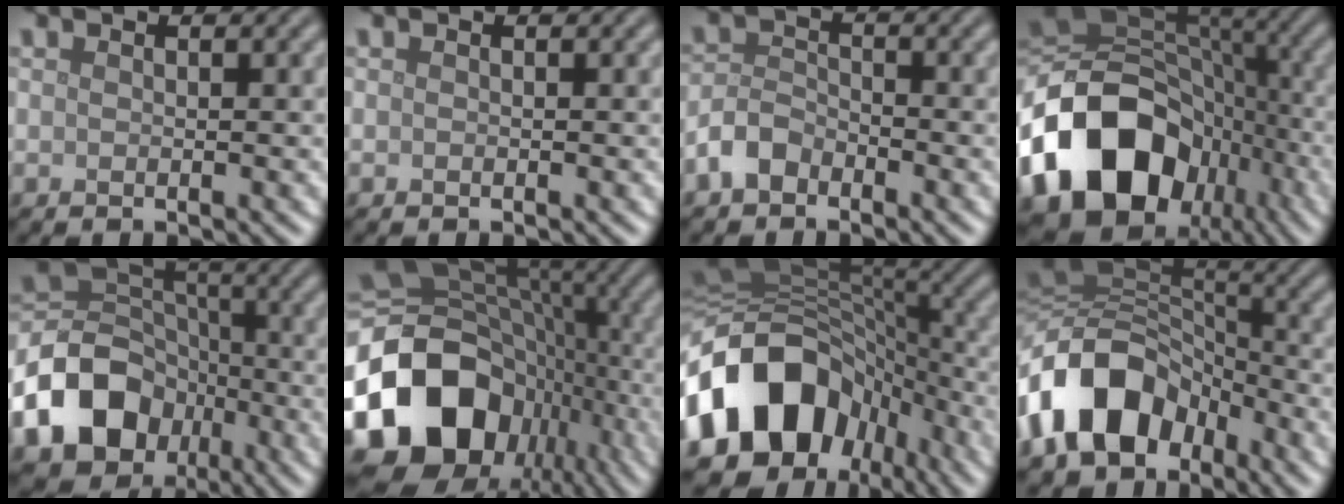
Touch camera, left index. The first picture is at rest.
{"total": 0.0}
{"total": 2.7, "force": [-1.9, 1.6, 1.1], "torque": [-0.020, 0.008, -0.046]}
{"total": 19.0, "force": [-8.3, 14.0, 9.9], "torque": [-0.206, -0.011, -0.147]}
{"total": 13.3, "force": [-6.3, 10.2, 5.8], "torque": [-0.137, -0.011, -0.120]}
{"total": 18.0, "force": [-6.4, 13.9, 9.6], "torque": [-0.217, -0.014, -0.113]}
{"total": 15.5, "force": [-6.3, 11.6, 8.0], "torque": [-0.152, -0.007, -0.107]}
{"total": 11.8, "force": [-5.4, 8.0, 6.8], "torque": [-0.127, 0.009, -0.109]}